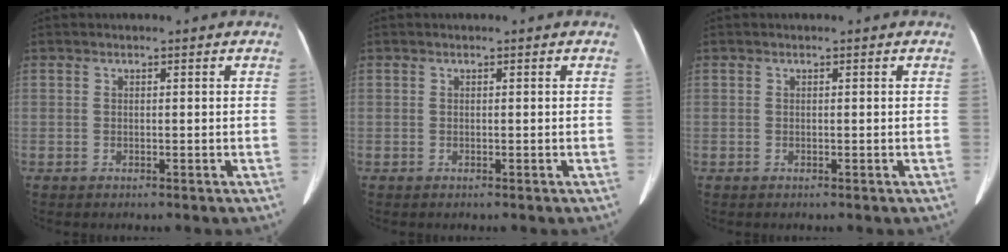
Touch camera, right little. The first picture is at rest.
{"total": 0.0}
{"total": 0.0}